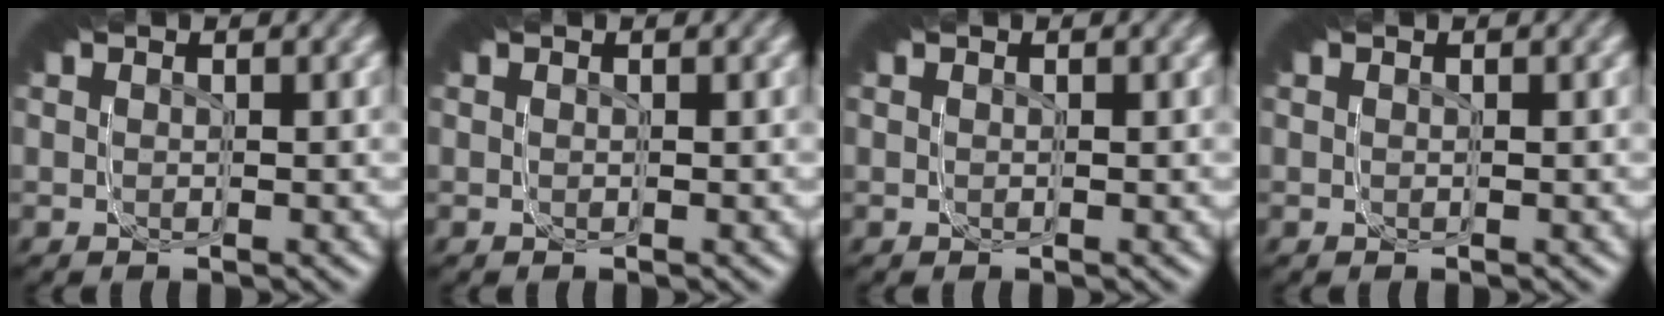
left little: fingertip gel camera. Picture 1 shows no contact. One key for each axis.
{"total": 0.0}
{"total": 0.0}
{"total": 0.0}